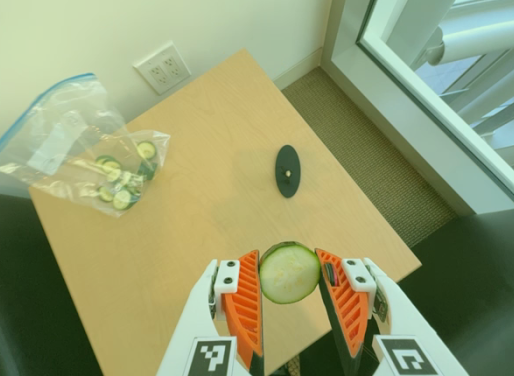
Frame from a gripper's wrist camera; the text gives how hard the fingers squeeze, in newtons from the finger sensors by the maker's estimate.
{"total": 8.9, "left": 9.1, "right": 8.7}